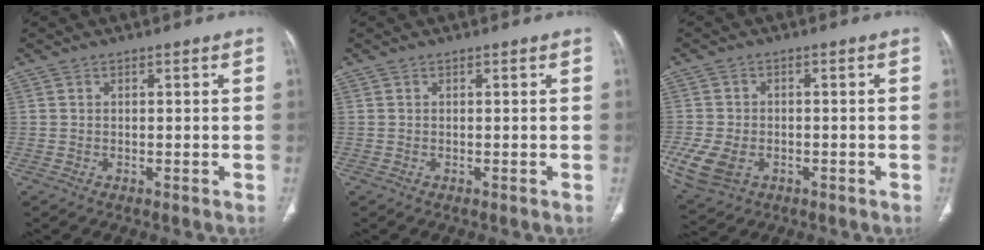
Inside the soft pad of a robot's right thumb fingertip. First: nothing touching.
{"total": 0.0}
{"total": 9.2, "force": [-2.9, 6.6, 5.8], "torque": [-0.132, 0.001, -0.045]}